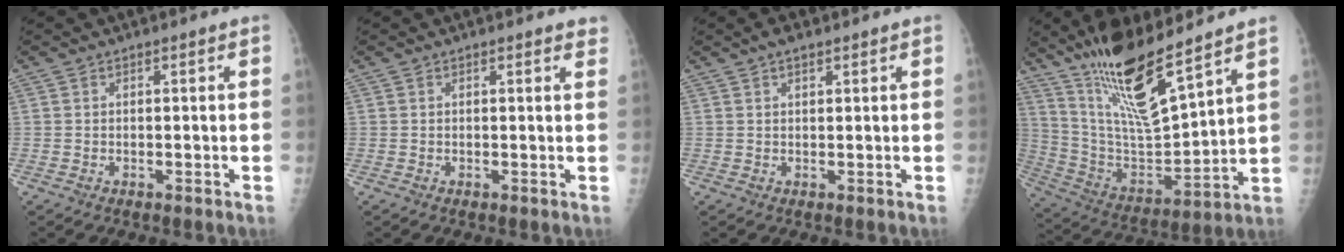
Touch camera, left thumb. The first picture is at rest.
{"total": 1.5, "force": [1.2, 0.5, 0.6], "torque": [0.001, -0.002, 0.009]}
{"total": 2.1, "force": [1.3, 0.9, 1.4], "torque": [-0.018, 0.000, 0.021]}
{"total": 18.5, "force": [13.2, 3.5, 12.5], "torque": [-0.207, -0.074, 0.258]}